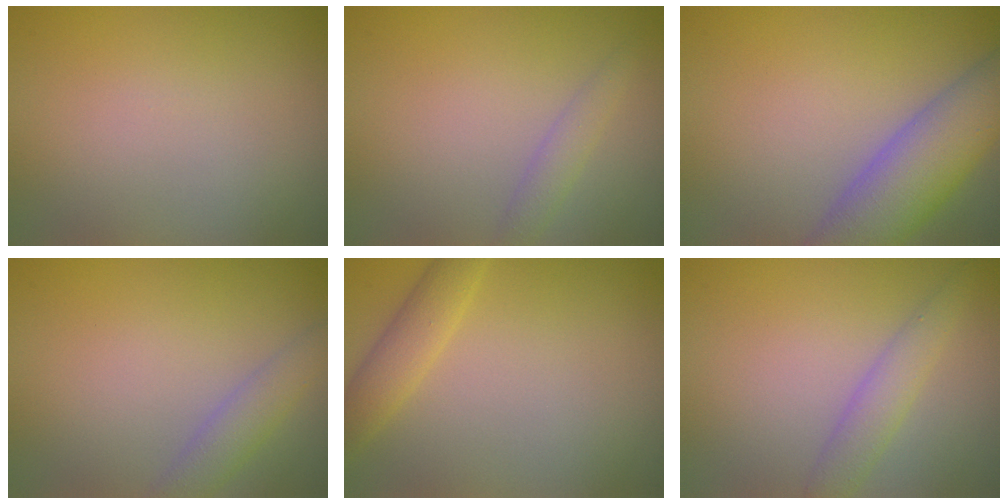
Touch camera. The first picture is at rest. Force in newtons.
{"total": 1.5, "press": 1.5, "slide": 0.1}
{"total": 7.5, "press": 7.5, "slide": 0.5}
{"total": 2.5, "press": 2.5, "slide": 0.1}
{"total": 2.6, "press": 2.6, "slide": 0.1}
{"total": 2.3, "press": 2.3, "slide": 0.1}